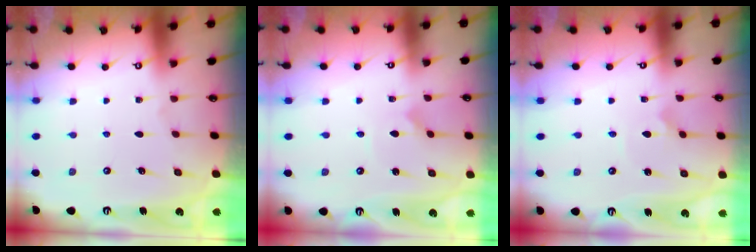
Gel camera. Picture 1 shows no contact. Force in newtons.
{"total": 1.6, "press": 1.6, "slide": 0.1}
{"total": 2.5, "press": 2.5, "slide": 0.2}